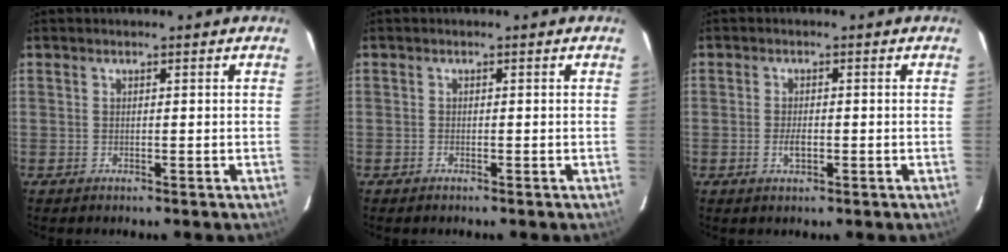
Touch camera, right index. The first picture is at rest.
{"total": 0.5, "force": [-0.5, 0.2, 0.1], "torque": [-0.002, 0.000, -0.011]}
{"total": 2.4, "force": [-0.7, 1.2, 2.0], "torque": [-0.038, -0.001, -0.012]}